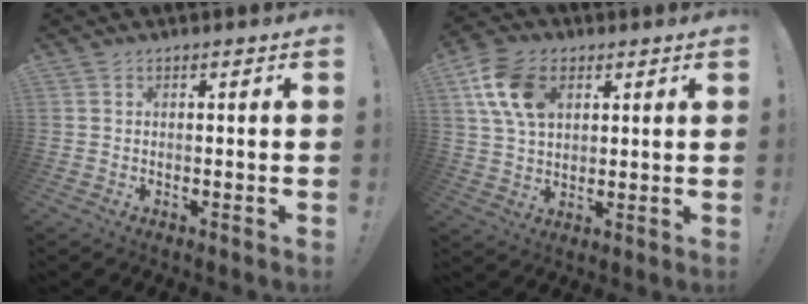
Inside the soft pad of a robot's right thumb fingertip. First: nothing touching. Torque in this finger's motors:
{"motor_torque": [0.76, 1.21, 1.00, -0.27, 0.10]}